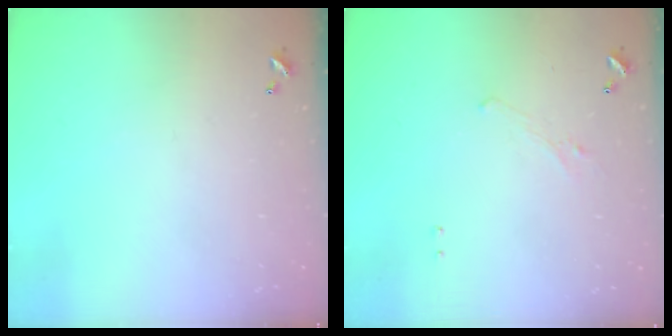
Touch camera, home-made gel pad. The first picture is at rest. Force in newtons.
{"total": 1.2, "press": 0.9, "slide": 0.8}